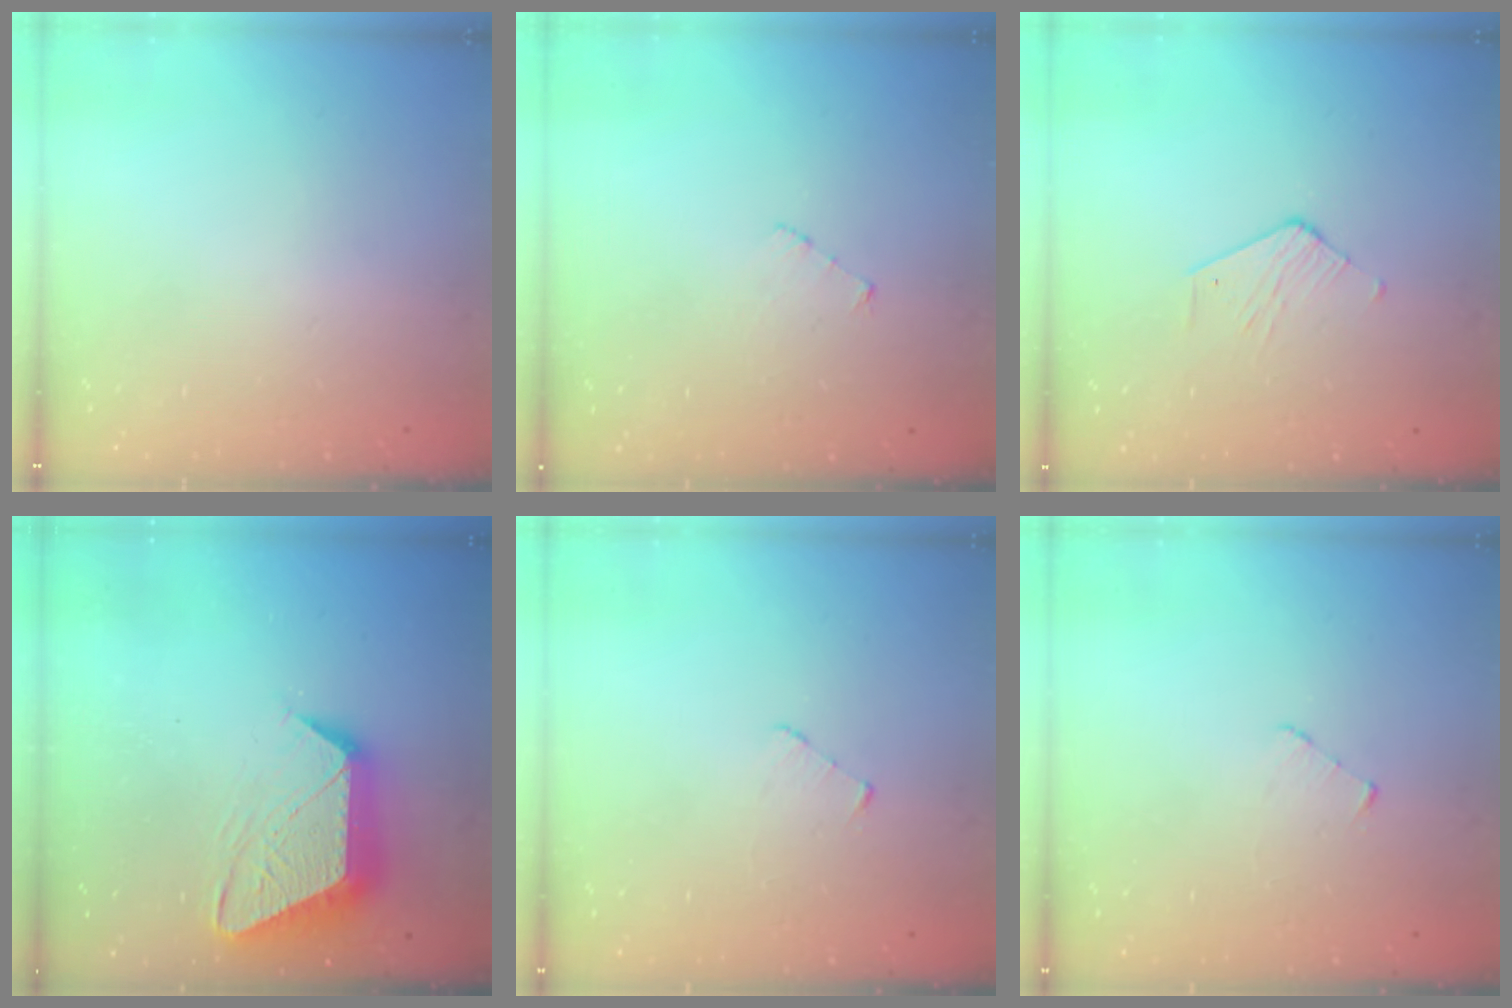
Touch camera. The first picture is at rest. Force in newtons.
{"total": 2.6, "press": 2.6, "slide": 0.3}
{"total": 2.7, "press": 2.7, "slide": 0.3}
{"total": 13.5, "press": 13.4, "slide": 0.9}
{"total": 2.7, "press": 2.7, "slide": 0.3}
{"total": 2.7, "press": 2.7, "slide": 0.3}